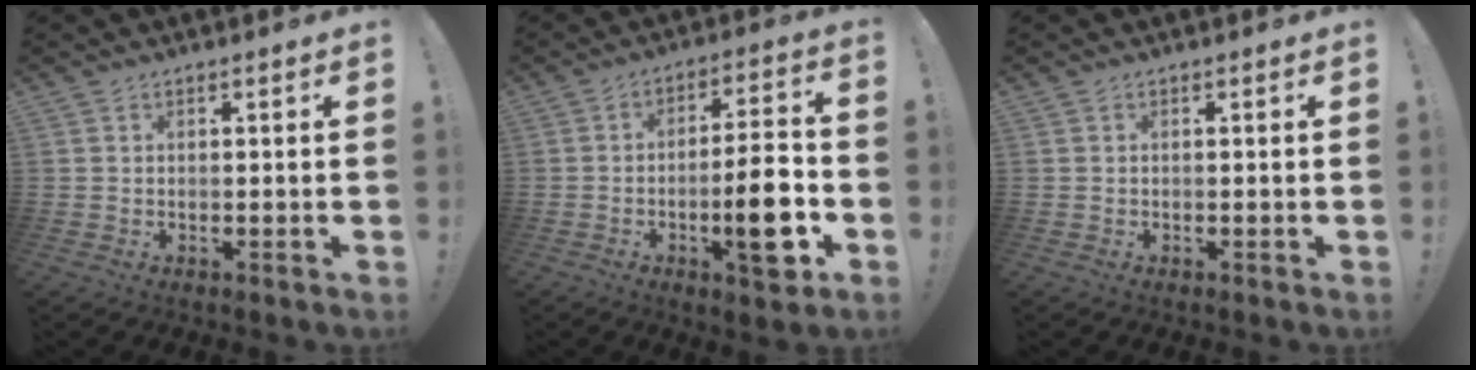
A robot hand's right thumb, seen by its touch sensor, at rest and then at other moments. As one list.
[{"total": 13.9, "force": [-4.5, 3.2, 12.8], "torque": [-0.186, 0.008, -0.076]}, {"total": 0.0}]